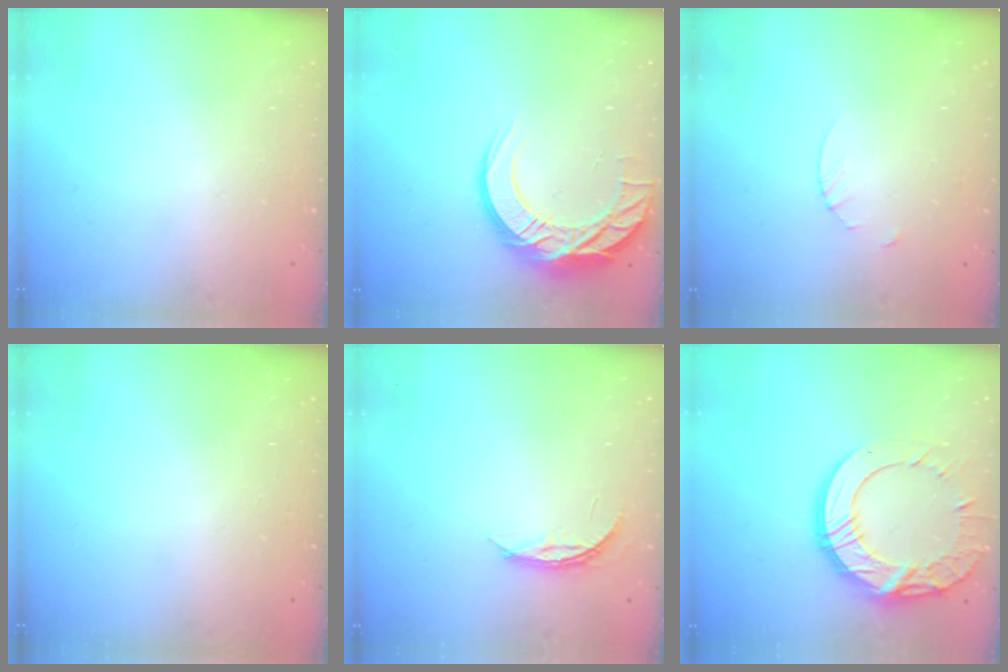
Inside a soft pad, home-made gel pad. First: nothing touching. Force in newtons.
{"total": 14.6, "press": 14.6, "slide": 1.0}
{"total": 2.7, "press": 2.7, "slide": 0.3}
{"total": 0.0}
{"total": 3.8, "press": 3.8, "slide": 0.3}
{"total": 17.0, "press": 17.0, "slide": 1.2}